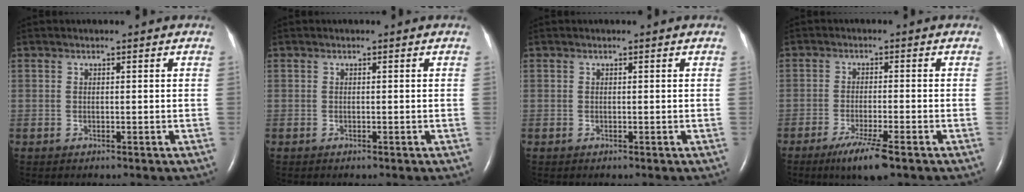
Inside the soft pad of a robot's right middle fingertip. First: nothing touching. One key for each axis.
{"total": 0.0}
{"total": 0.0}
{"total": 6.7, "fx": -4.2, "fy": 0.5, "fz": 5.2, "tx": -0.099, "ty": -0.017, "tz": -0.070}